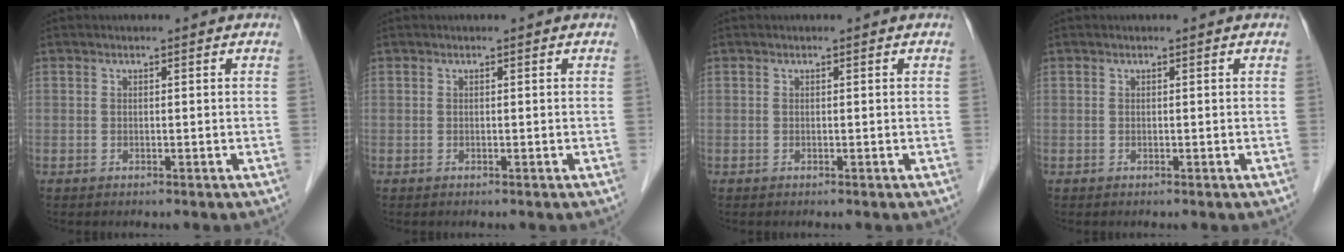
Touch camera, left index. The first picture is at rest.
{"total": 0.0}
{"total": 0.0}
{"total": 0.0}